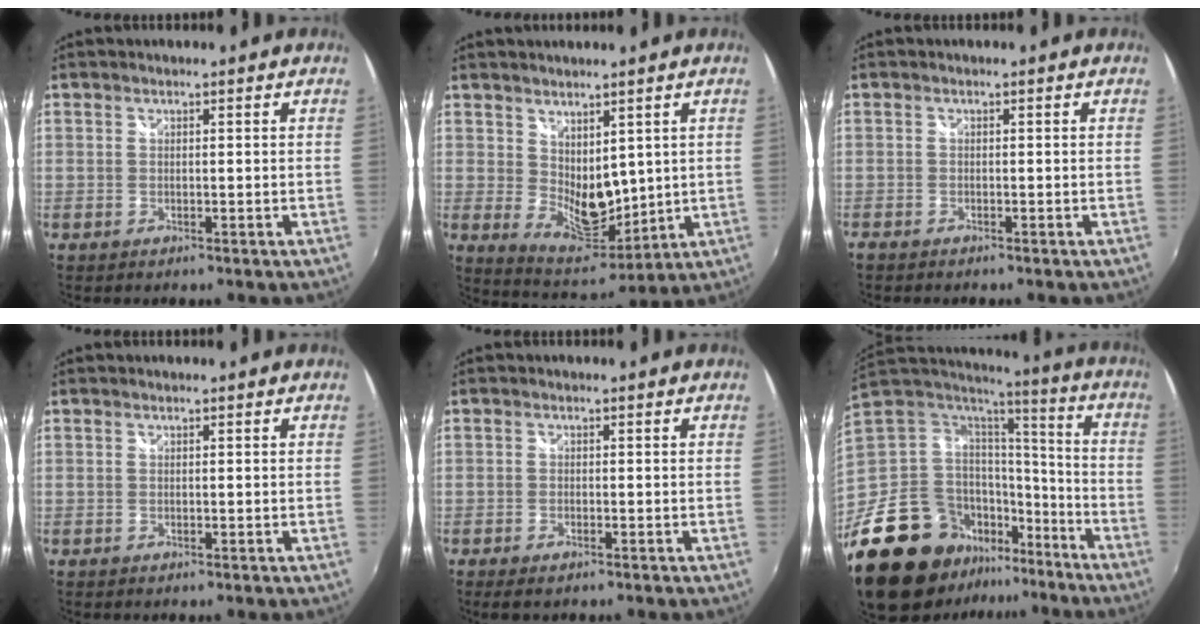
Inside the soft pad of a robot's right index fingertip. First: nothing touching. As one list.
[{"total": 9.0, "force": [3.0, 5.4, 6.5], "torque": [-0.106, -0.019, 0.073]}, {"total": 1.3, "force": [-1.2, 0.4, 0.2], "torque": [-0.008, -0.008, -0.025]}, {"total": 0.0}, {"total": 2.2, "force": [-1.7, 0.7, 1.2], "torque": [-0.029, -0.009, -0.032]}, {"total": 21.2, "force": [-13.1, 13.1, 10.3], "torque": [-0.223, 0.020, -0.218]}]